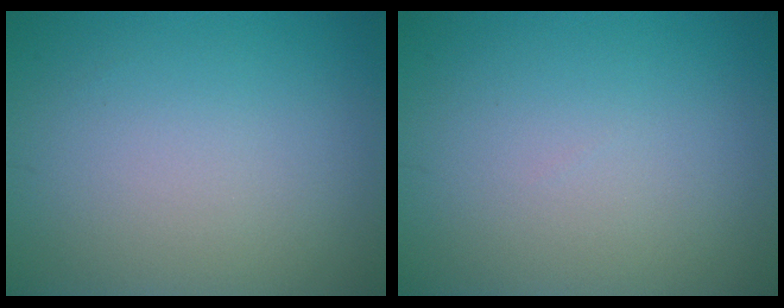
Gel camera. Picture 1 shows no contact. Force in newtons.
{"total": 0.0}